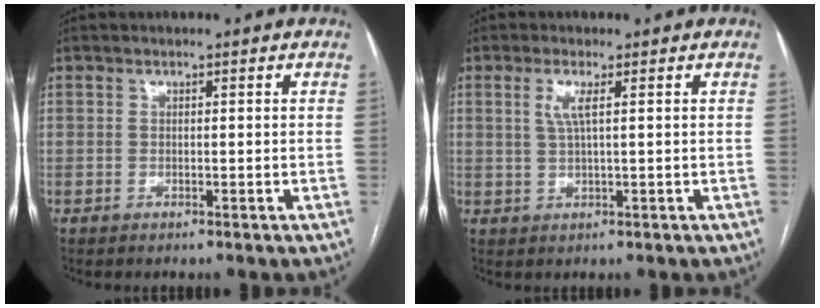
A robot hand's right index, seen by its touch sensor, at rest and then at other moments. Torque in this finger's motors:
{"motor_torque": [0.40, 0.27, 0.22, 0.06]}